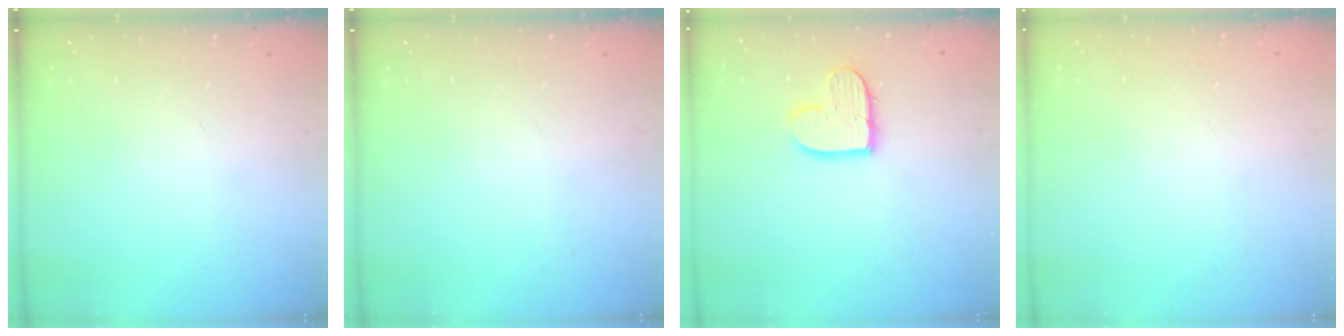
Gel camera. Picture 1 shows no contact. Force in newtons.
{"total": 0.0}
{"total": 10.1, "press": 10.1, "slide": 0.7}
{"total": 0.0}